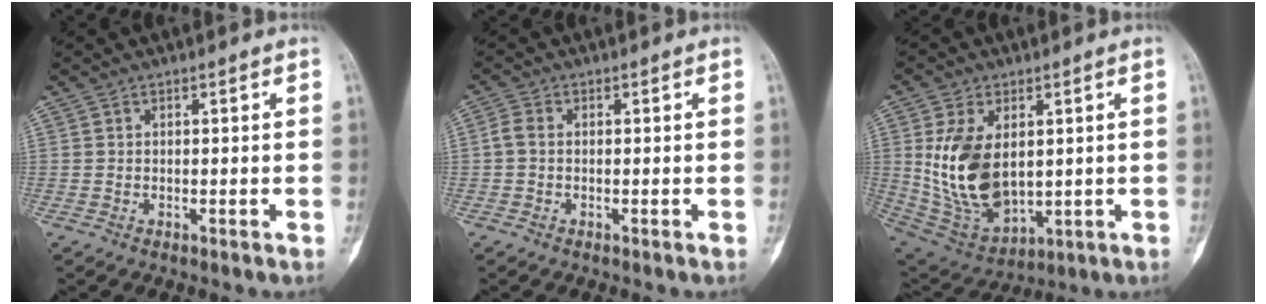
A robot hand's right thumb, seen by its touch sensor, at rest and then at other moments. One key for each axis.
{"total": 2.1, "fx": -0.2, "fy": 1.4, "fz": 1.5, "tx": -0.034, "ty": 0.002, "tz": -0.010}
{"total": 16.4, "fx": 2.0, "fy": 10.1, "fz": 12.7, "tx": -0.223, "ty": -0.016, "tz": 0.064}